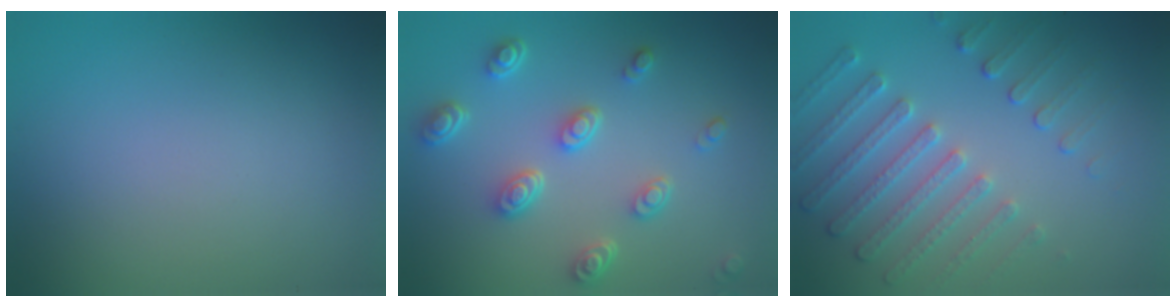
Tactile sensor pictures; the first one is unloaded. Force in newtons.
{"total": 4.5, "press": 3.4, "slide": 2.9}
{"total": 4.9, "press": 3.7, "slide": 3.2}